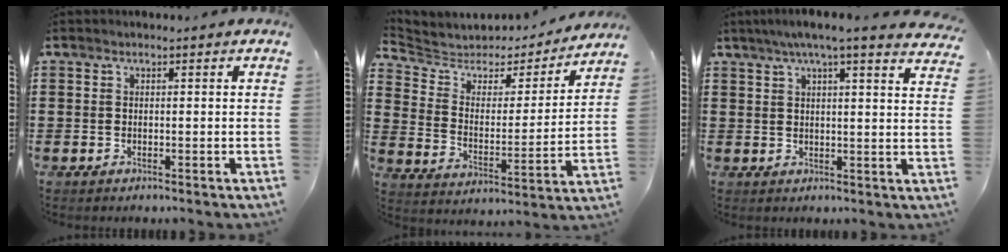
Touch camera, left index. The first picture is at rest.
{"total": 4.4, "force": [3.8, 2.1, 0.4], "torque": [-0.041, -0.028, 0.059]}
{"total": 5.1, "force": [4.0, -0.4, 3.1], "torque": [-0.072, -0.012, 0.069]}